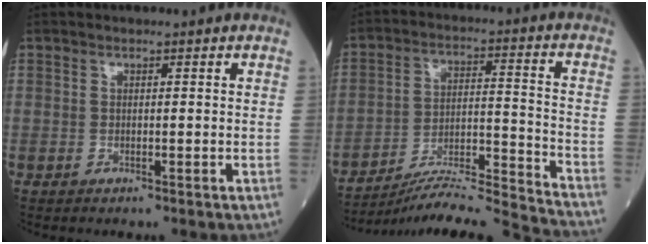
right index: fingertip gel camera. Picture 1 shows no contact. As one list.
[{"total": 18.6, "force": [-17.8, -2.0, 4.9], "torque": [-0.079, -0.002, -0.277]}]